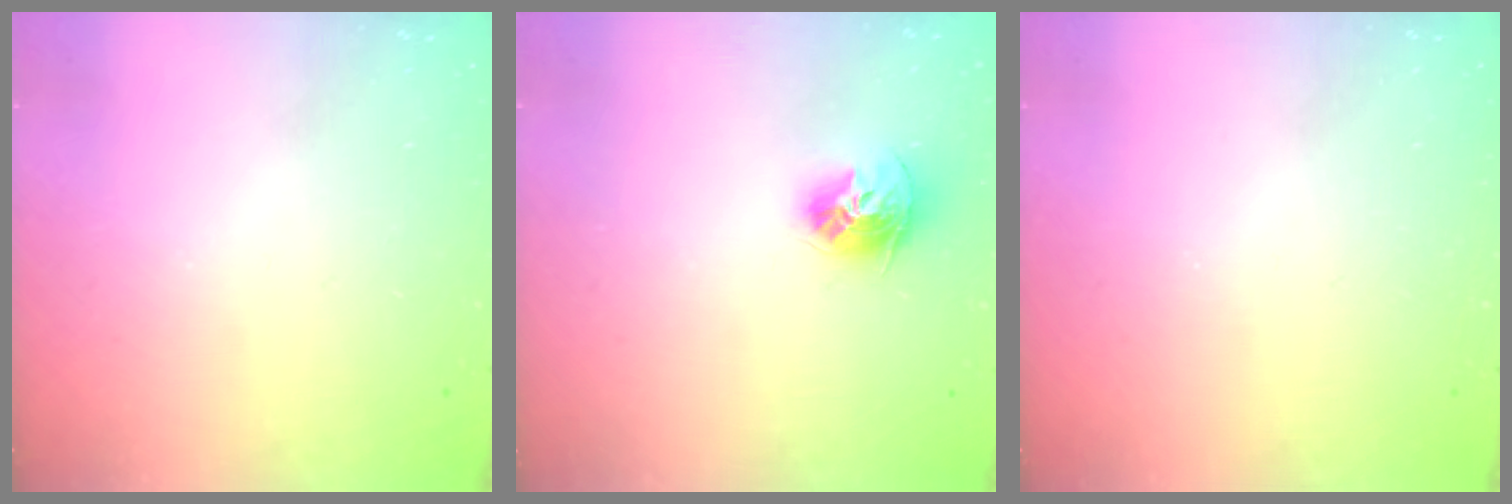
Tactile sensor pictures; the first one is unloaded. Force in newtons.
{"total": 10.6, "press": 10.6, "slide": 1.0}
{"total": 0.0}